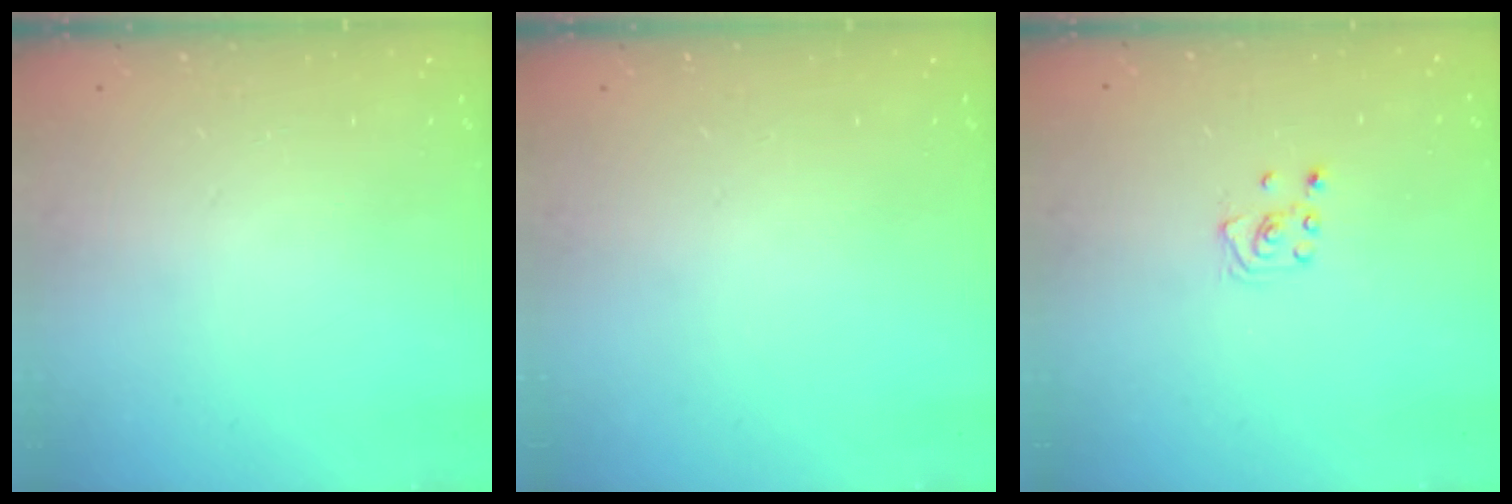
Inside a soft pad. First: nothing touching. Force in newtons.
{"total": 0.0}
{"total": 3.0, "press": 2.9, "slide": 0.3}